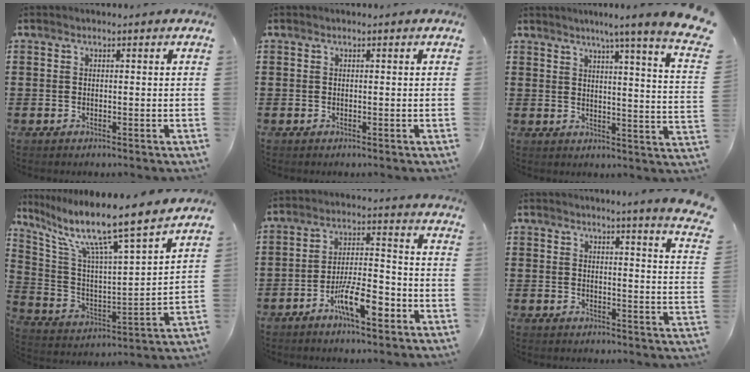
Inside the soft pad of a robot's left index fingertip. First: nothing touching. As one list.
[{"total": 0.0}, {"total": 5.7, "force": [4.2, -1.8, 3.5], "torque": [-0.076, -0.037, 0.059]}, {"total": 11.4, "force": [8.8, 0.2, 7.3], "torque": [-0.165, -0.064, 0.134]}, {"total": 9.0, "force": [-4.9, 2.6, 7.1], "torque": [-0.138, 0.006, -0.091]}, {"total": 3.6, "force": [3.0, -1.4, 1.4], "torque": [-0.032, -0.031, 0.046]}]